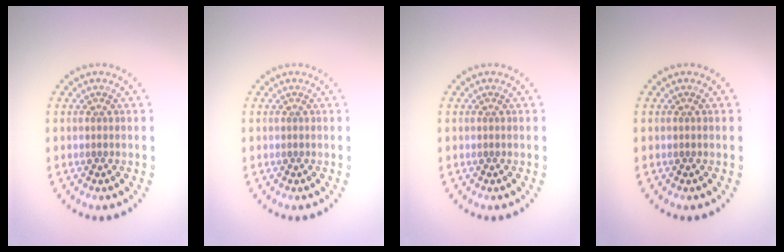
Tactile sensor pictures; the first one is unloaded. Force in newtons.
{"total": 0.0}
{"total": 0.0}
{"total": 0.0}